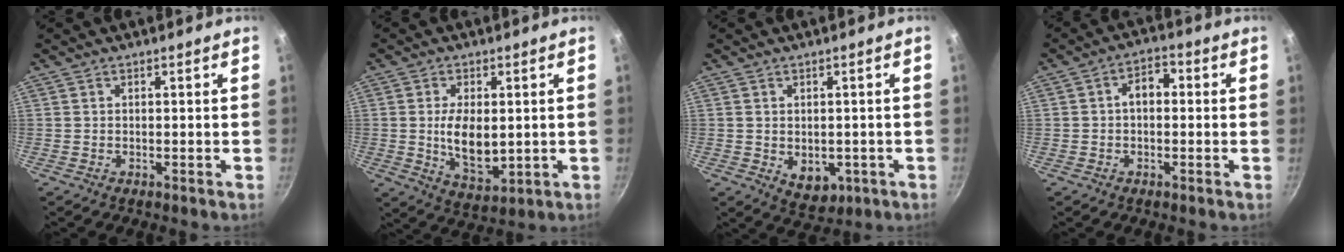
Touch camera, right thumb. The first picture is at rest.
{"total": 9.4, "force": [0.3, 5.2, 7.8], "torque": [-0.129, -0.012, 0.017]}
{"total": 5.8, "force": [-1.1, 4.3, 3.8], "torque": [-0.034, -0.002, -0.002]}
{"total": 4.7, "force": [0.1, 3.2, 3.5], "torque": [-0.034, 0.018, -0.007]}